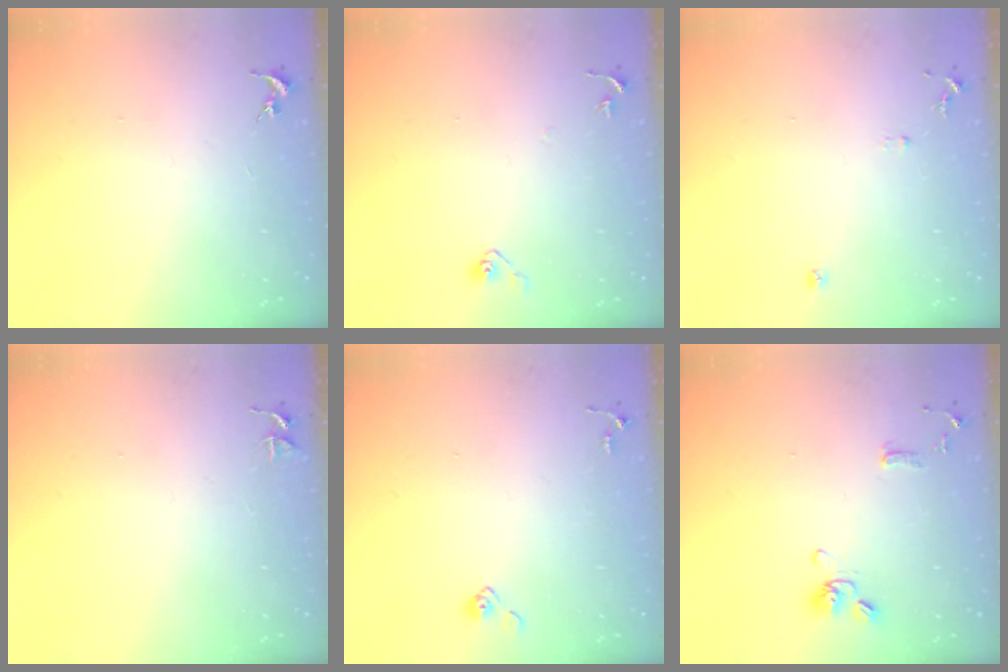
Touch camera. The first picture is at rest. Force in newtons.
{"total": 4.5, "press": 4.4, "slide": 0.8}
{"total": 5.6, "press": 5.5, "slide": 0.6}
{"total": 3.7, "press": 3.7, "slide": 0.3}
{"total": 4.0, "press": 4.0, "slide": 0.4}
{"total": 10.8, "press": 10.6, "slide": 1.9}